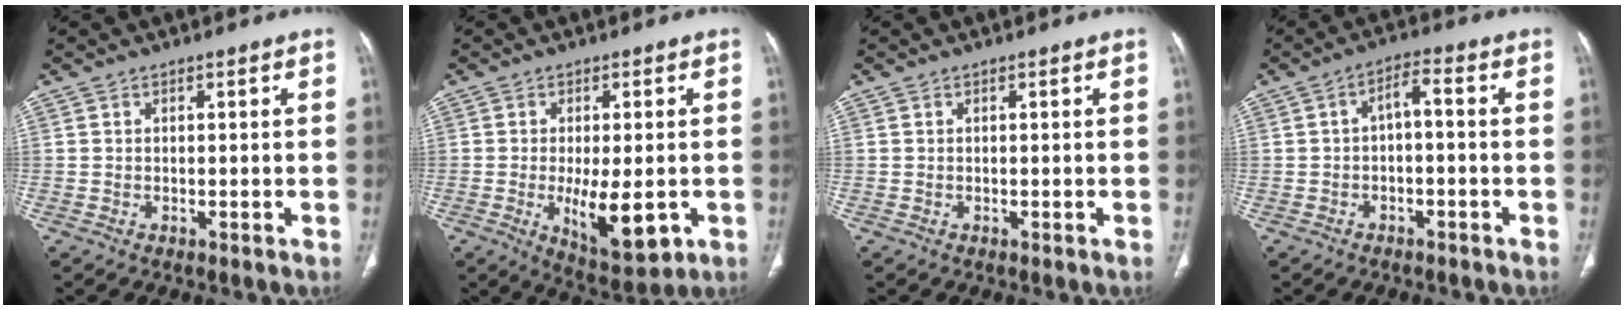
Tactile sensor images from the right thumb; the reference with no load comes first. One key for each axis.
{"total": 10.4, "fx": -2.3, "fy": 4.1, "fz": 9.3, "tx": -0.133, "ty": -0.020, "tz": -0.024}
{"total": 0.0}
{"total": 3.7, "fx": -1.1, "fy": 1.7, "fz": 3.1, "tx": -0.048, "ty": 0.031, "tz": -0.021}